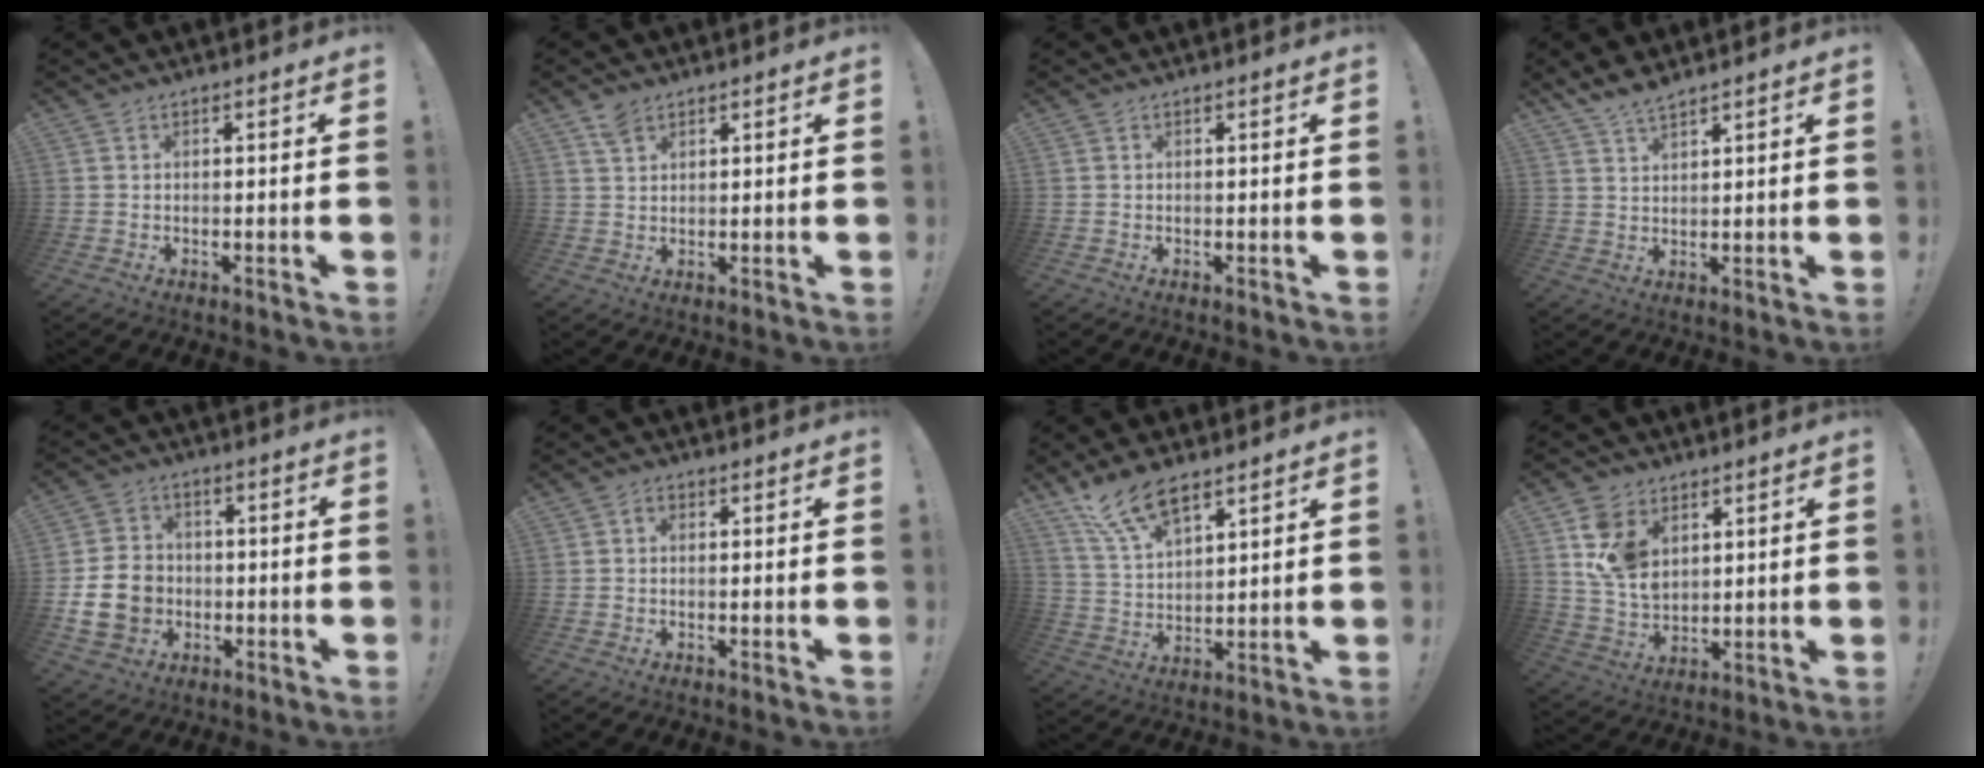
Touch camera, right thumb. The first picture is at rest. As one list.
[{"total": 3.8, "force": [2.7, 2.0, 1.9], "torque": [-0.034, -0.008, 0.050]}, {"total": 0.0}, {"total": 5.3, "force": [4.7, 1.1, 2.3], "torque": [-0.046, -0.022, 0.087]}, {"total": 12.4, "force": [-2.7, 10.4, 6.2], "torque": [-0.106, 0.021, -0.046]}, {"total": 1.3, "force": [-0.2, 1.0, 0.8], "torque": [-0.016, 0.006, -0.005]}, {"total": 11.4, "force": [8.2, 4.5, 6.4], "torque": [-0.129, -0.036, 0.155]}, {"total": 11.9, "force": [5.4, 8.7, 6.2], "torque": [-0.118, -0.014, 0.110]}]